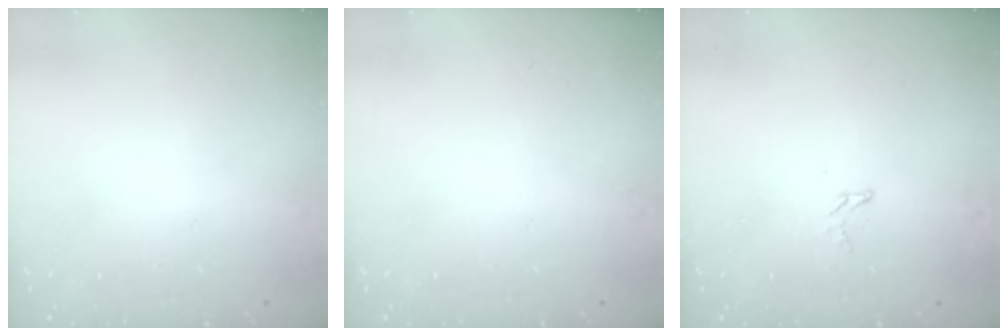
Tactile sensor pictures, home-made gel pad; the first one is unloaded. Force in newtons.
{"total": 0.0}
{"total": 3.5, "press": 3.5, "slide": 0.4}